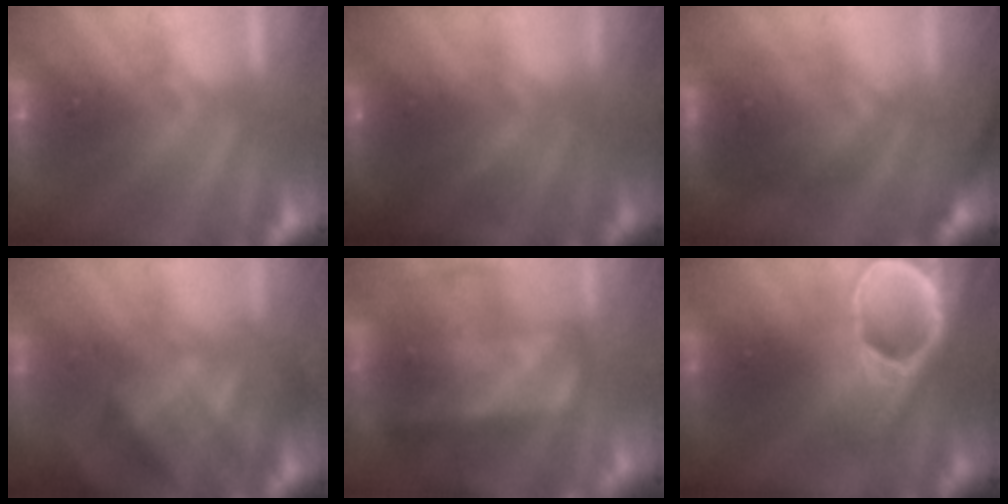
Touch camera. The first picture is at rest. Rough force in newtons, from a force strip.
{"total": 6.9}
{"total": 2.6}
{"total": 4.7}
{"total": 7.9}
{"total": 9.1}